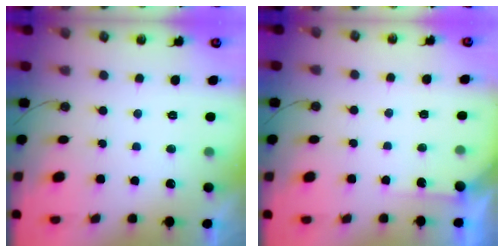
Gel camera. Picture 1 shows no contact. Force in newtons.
{"total": 2.8, "press": 2.8, "slide": 0.4}